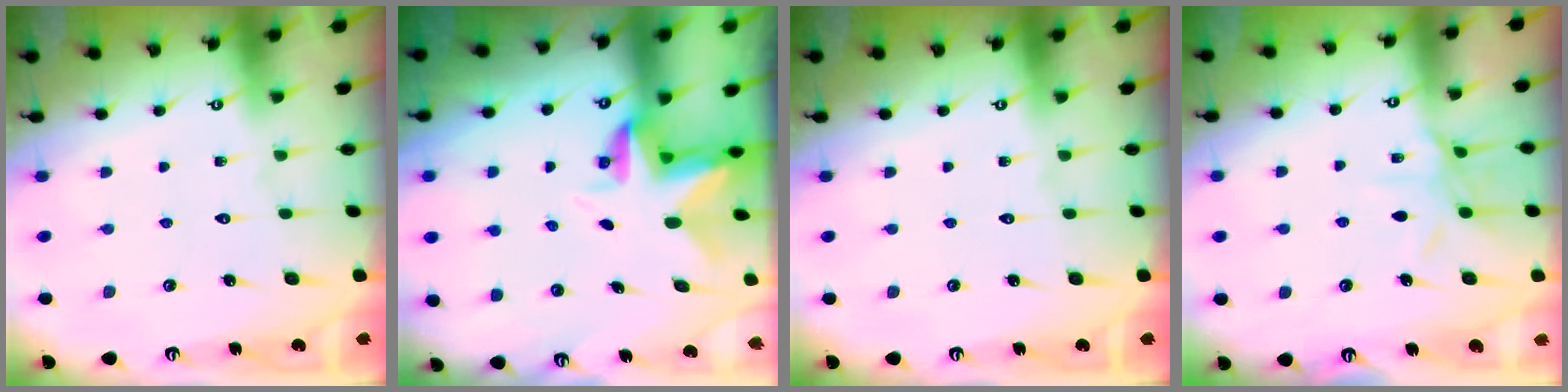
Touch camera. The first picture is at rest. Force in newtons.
{"total": 4.3, "press": 4.3, "slide": 0.2}
{"total": 0.0}
{"total": 7.9, "press": 7.9, "slide": 0.6}